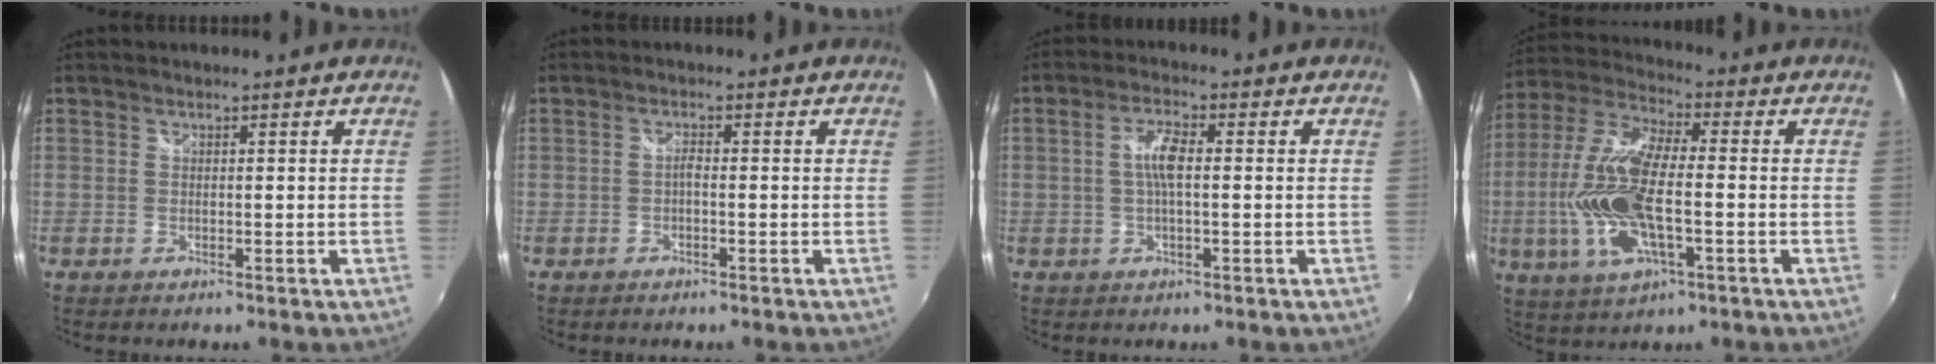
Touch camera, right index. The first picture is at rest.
{"total": 1.1, "force": [-0.5, 0.3, 0.9], "torque": [-0.019, 0.004, -0.010]}
{"total": 4.5, "force": [0.1, 1.1, 4.4], "torque": [-0.084, 0.006, 0.004]}
{"total": 16.9, "force": [-3.2, 6.1, 15.4], "torque": [-0.326, -0.006, -0.065]}